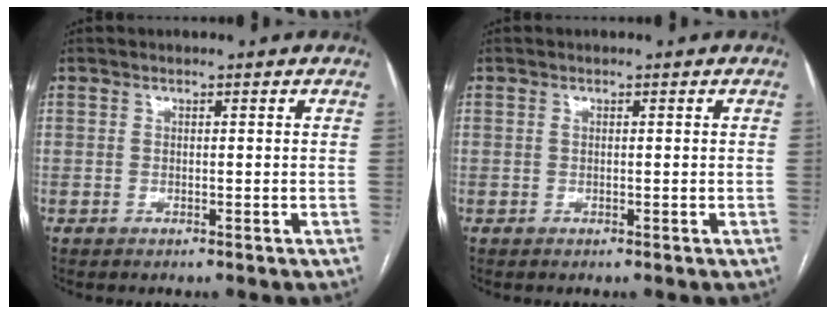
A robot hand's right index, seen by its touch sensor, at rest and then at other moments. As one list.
[{"total": 0.0}]